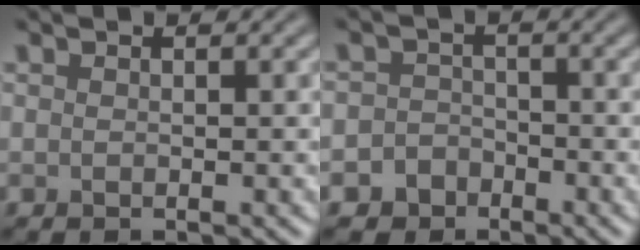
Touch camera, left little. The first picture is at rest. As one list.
[{"total": 3.3, "force": [-2.0, 2.6, 0.2], "torque": [0.033, 0.001, -0.042]}]